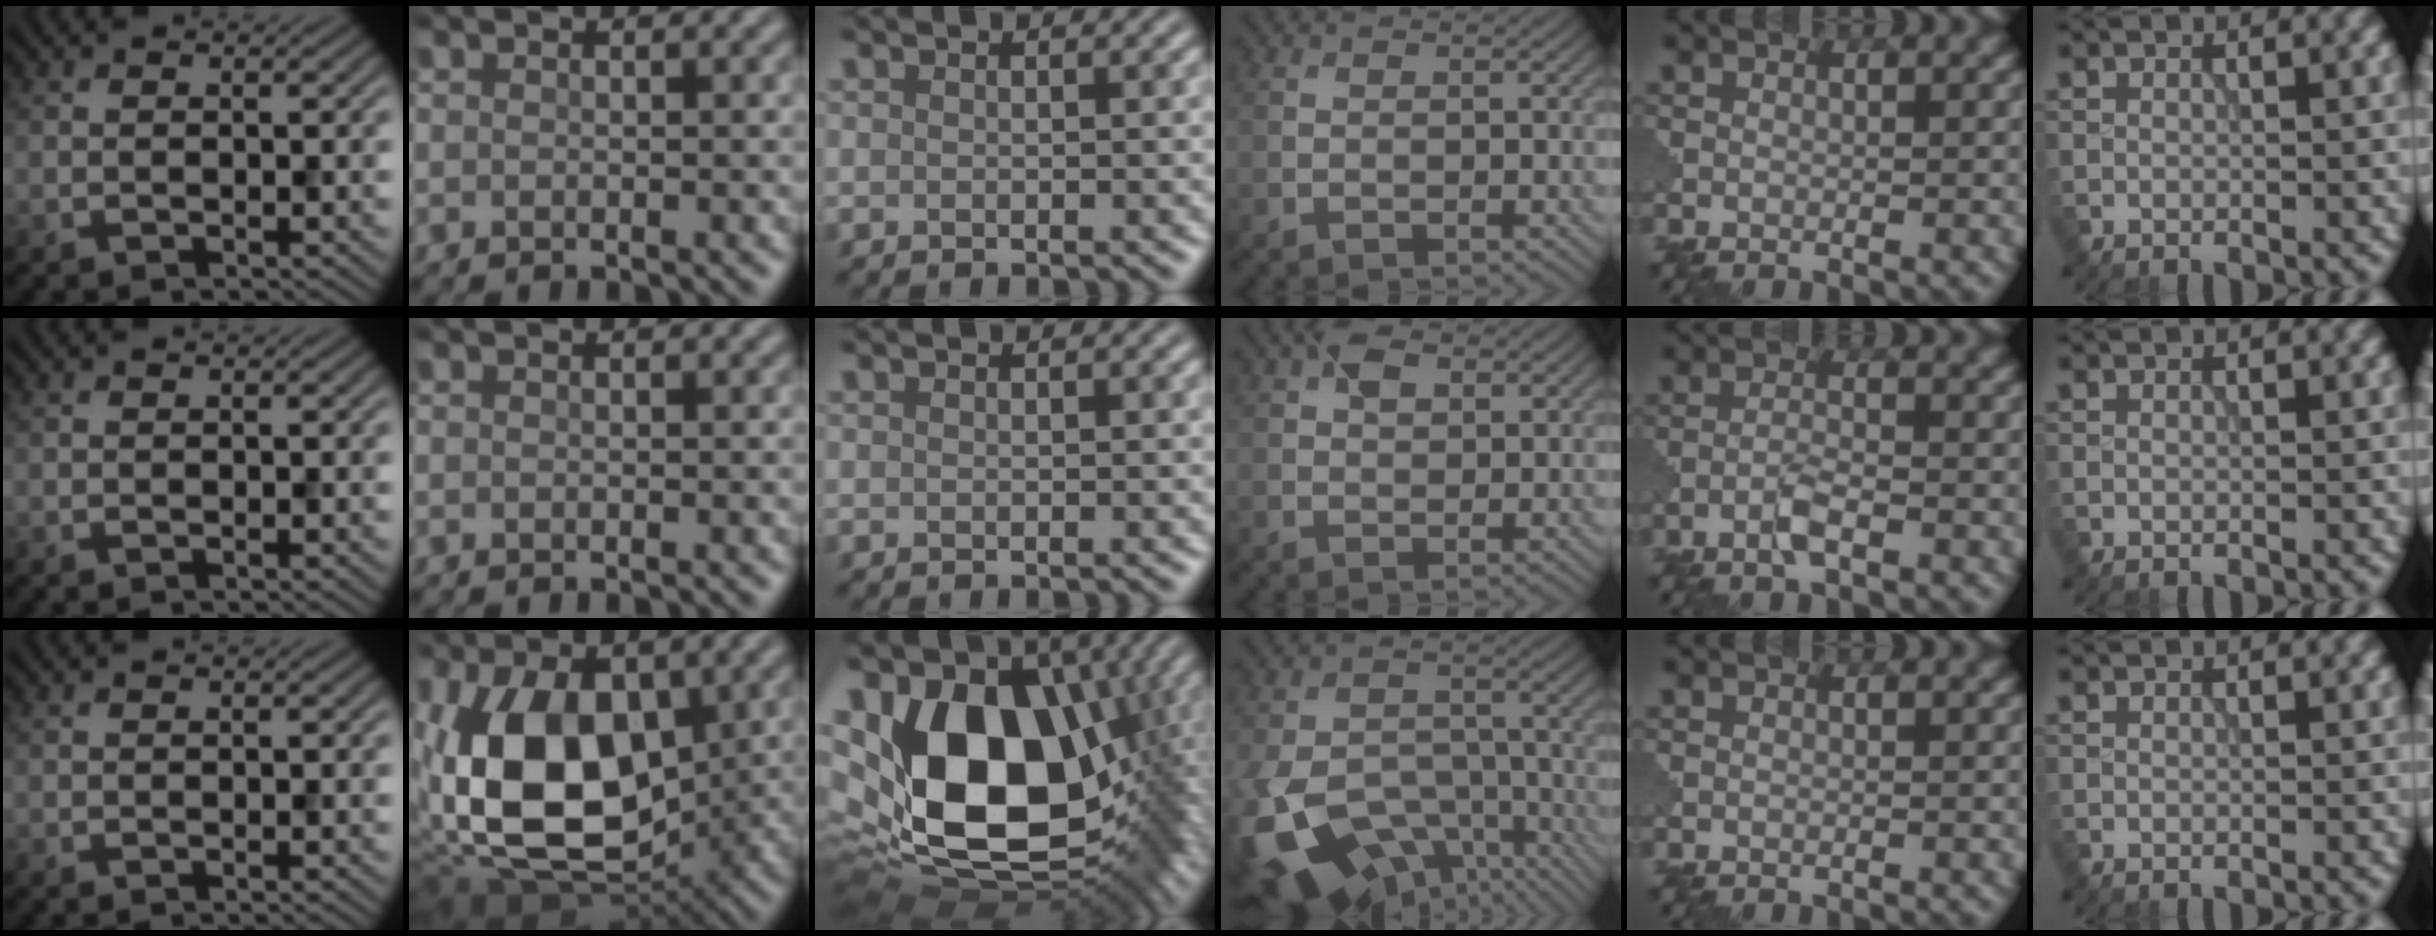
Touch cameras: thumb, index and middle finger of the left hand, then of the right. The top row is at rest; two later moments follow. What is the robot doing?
{"motion": "assemble", "object": "puzzle pieces"}